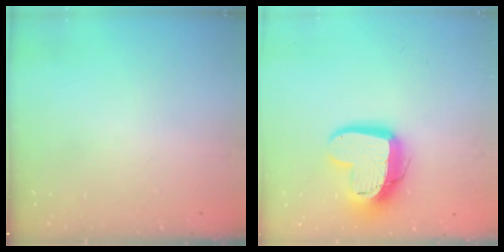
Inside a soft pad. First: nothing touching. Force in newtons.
{"total": 16.3, "press": 16.3, "slide": 1.4}